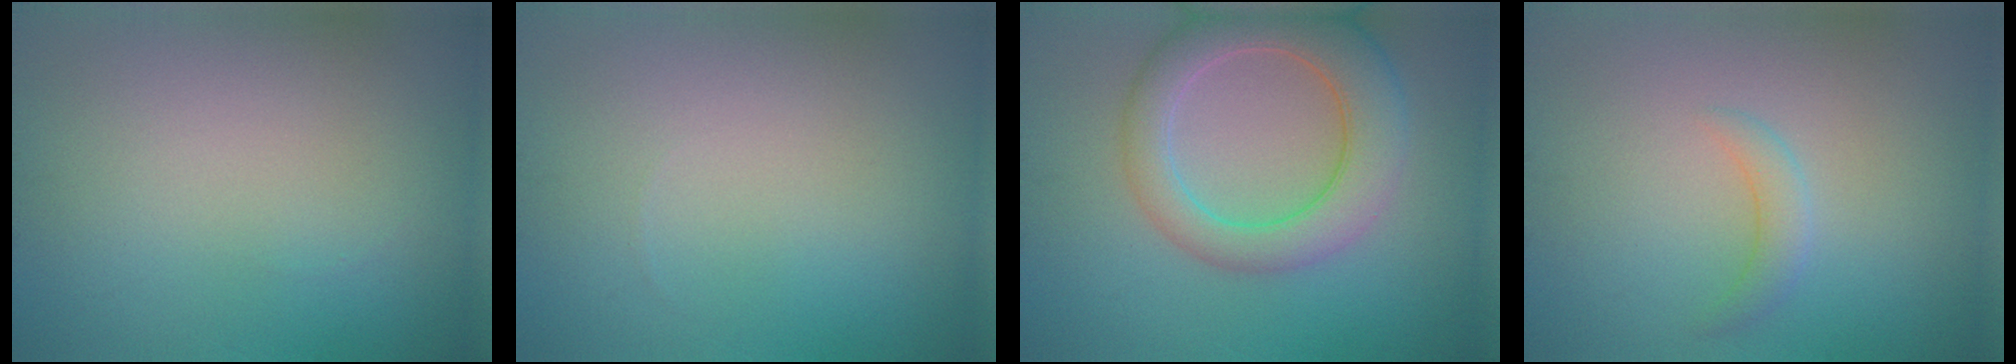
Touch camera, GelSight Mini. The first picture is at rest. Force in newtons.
{"total": 0.0}
{"total": 6.6, "press": 6.5, "slide": 0.6}
{"total": 1.6, "press": 1.6, "slide": 0.1}